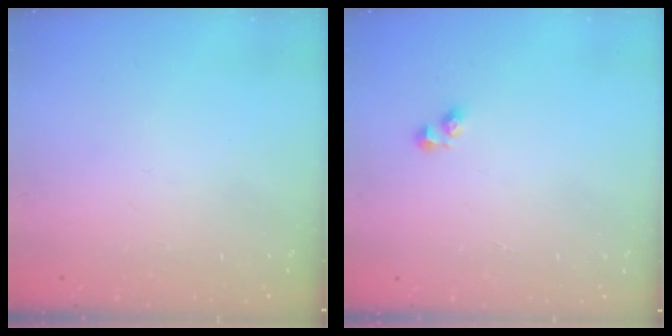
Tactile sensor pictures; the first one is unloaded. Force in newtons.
{"total": 2.0, "press": 2.0, "slide": 0.3}